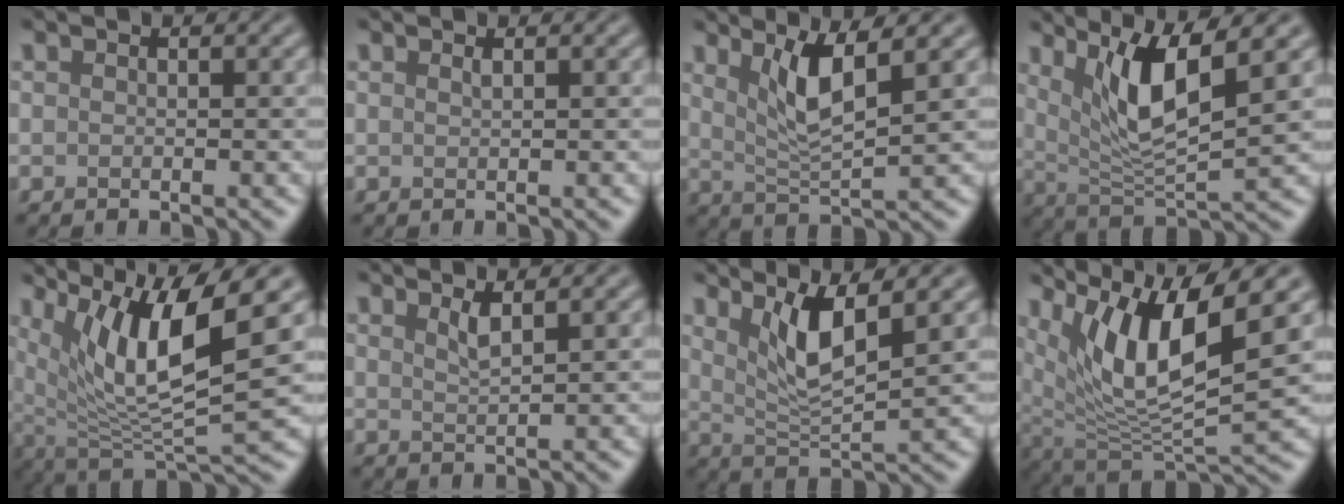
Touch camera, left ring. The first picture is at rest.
{"total": 0.5, "force": [0.3, 0.2, 0.4], "torque": [-0.003, -0.001, 0.005]}
{"total": 4.4, "force": [1.9, 0.9, 3.8], "torque": [-0.075, -0.009, 0.039]}
{"total": 6.8, "force": [3.0, 1.6, 5.9], "torque": [-0.107, -0.013, 0.056]}
{"total": 10.3, "force": [4.2, 2.7, 9.0], "torque": [-0.164, -0.004, 0.083]}
{"total": 1.7, "force": [1.0, 0.5, 1.3], "torque": [-0.021, -0.002, 0.015]}
{"total": 4.8, "force": [2.2, 1.1, 4.1], "torque": [-0.082, -0.011, 0.045]}
{"total": 10.1, "force": [4.5, 3.1, 8.5], "torque": [-0.158, -0.009, 0.085]}